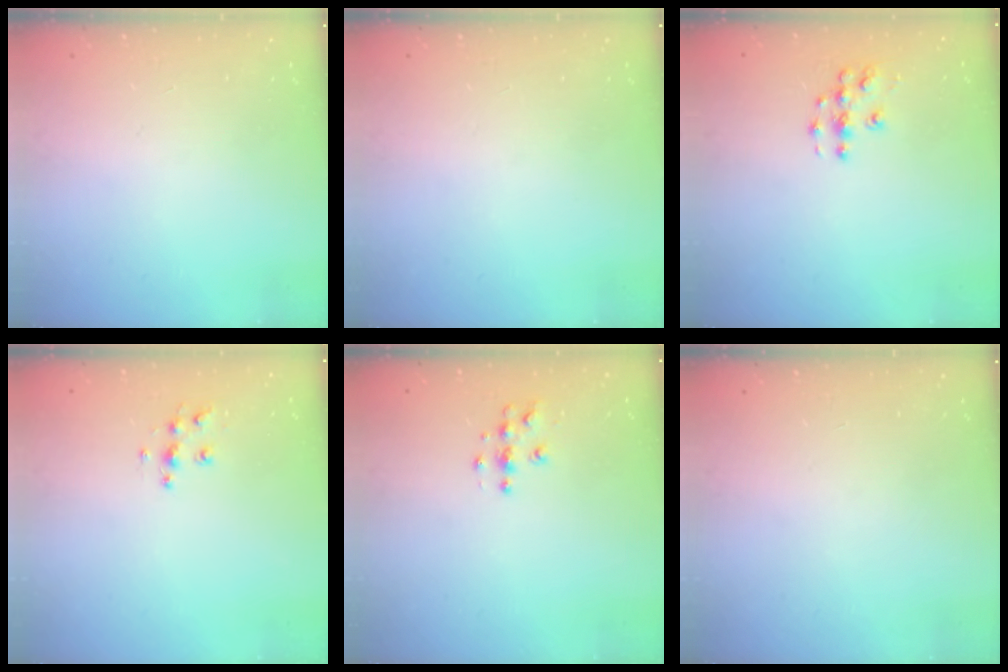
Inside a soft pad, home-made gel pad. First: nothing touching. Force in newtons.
{"total": 0.0}
{"total": 6.6, "press": 6.6, "slide": 0.3}
{"total": 6.6, "press": 6.5, "slide": 0.3}
{"total": 4.3, "press": 4.3, "slide": 0.4}
{"total": 0.0}